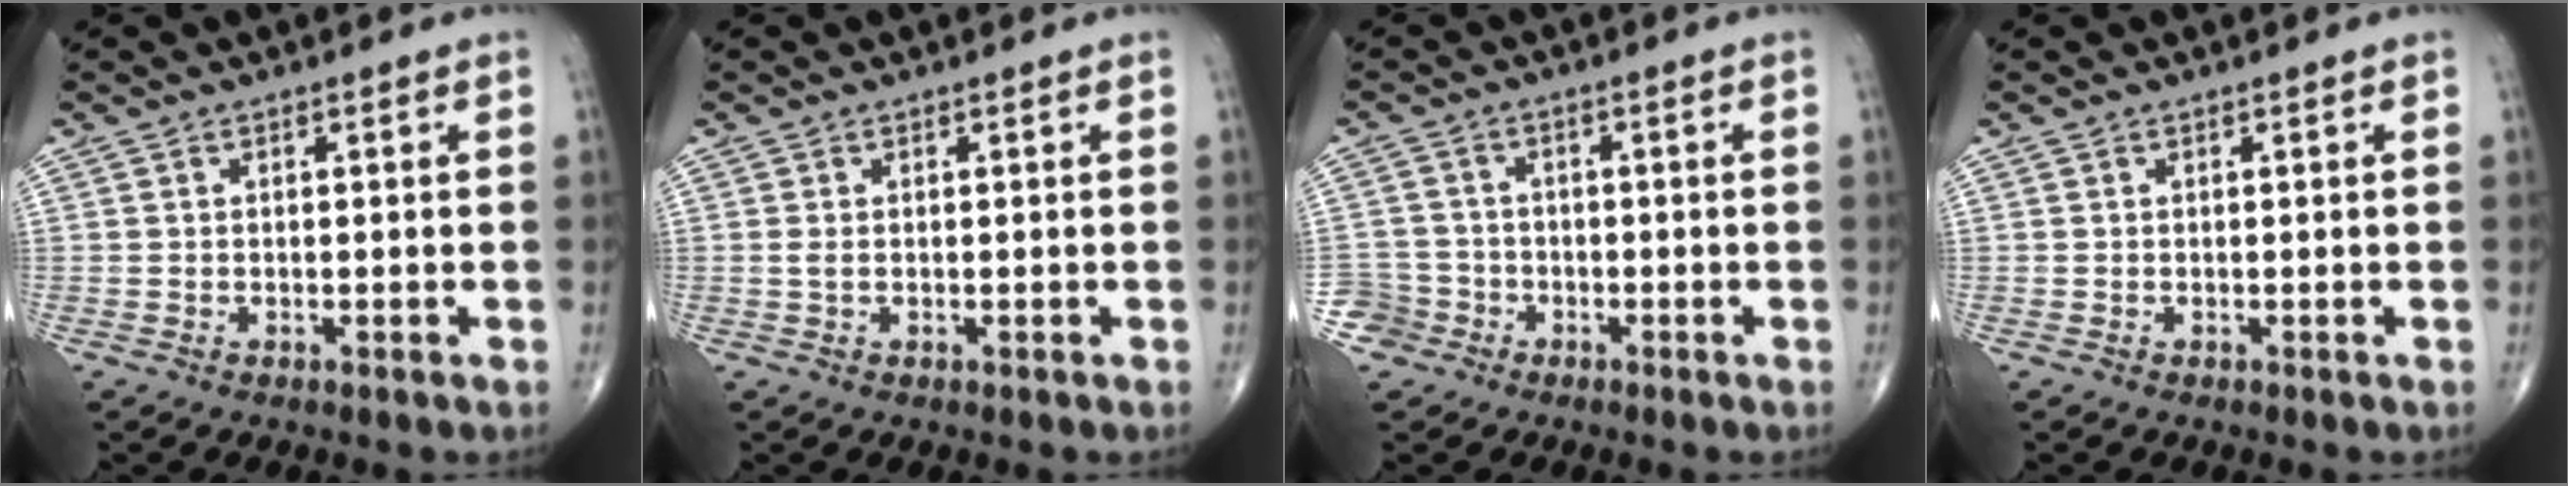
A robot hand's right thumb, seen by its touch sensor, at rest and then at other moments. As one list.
[{"total": 0.8, "force": [0.0, 0.3, 0.8], "torque": [-0.020, -0.001, 0.001]}, {"total": 4.3, "force": [-2.4, 3.5, -0.4], "torque": [0.030, 0.018, -0.049]}, {"total": 0.0}]